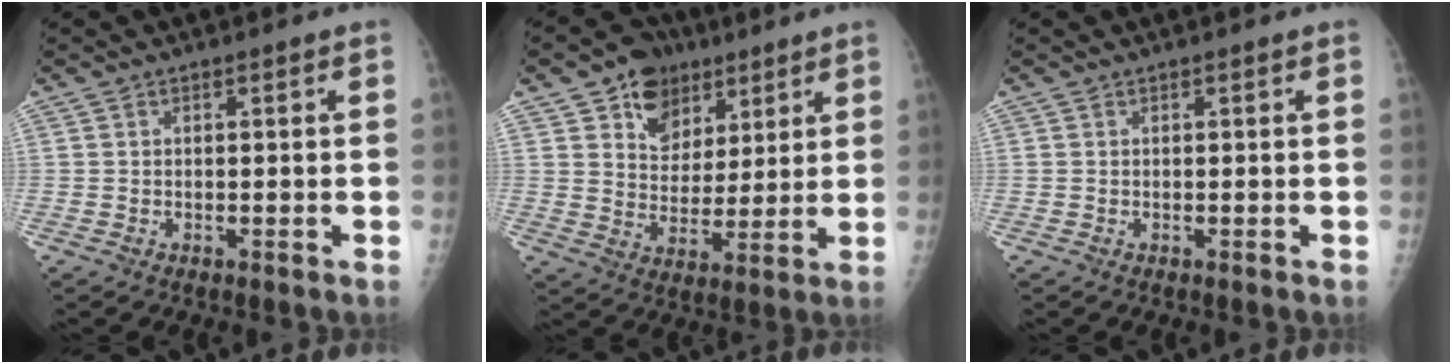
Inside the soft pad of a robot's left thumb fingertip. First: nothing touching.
{"total": 11.1, "force": [6.2, 8.3, 4.0], "torque": [-0.031, -0.026, 0.105]}
{"total": 0.0}